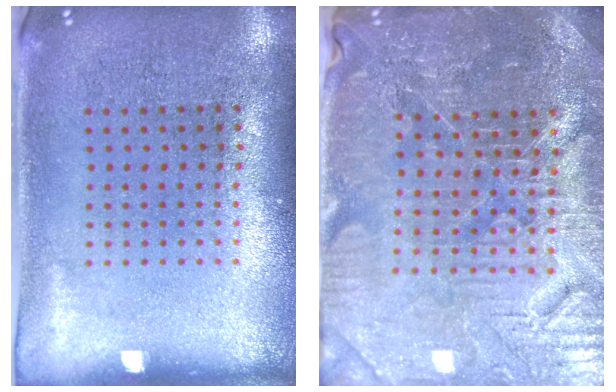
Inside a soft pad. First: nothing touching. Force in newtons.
{"total": 4.9, "press": 4.6, "slide": 1.5}